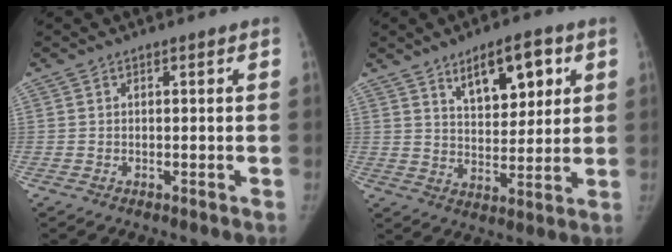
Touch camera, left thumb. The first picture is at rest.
{"total": 10.9, "force": [5.4, 5.1, 7.9], "torque": [-0.091, -0.029, 0.091]}